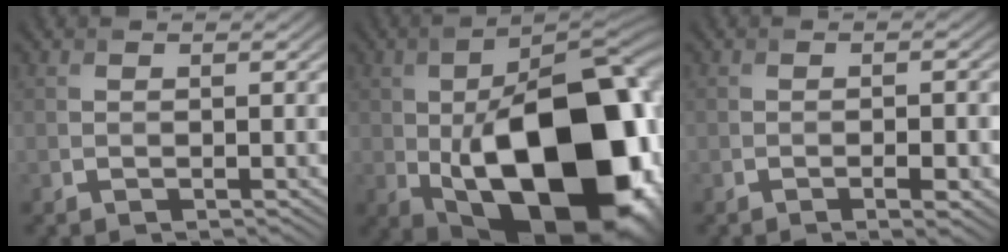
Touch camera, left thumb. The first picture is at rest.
{"total": 23.0, "force": [-4.0, 12.7, 18.8], "torque": [-0.293, -0.031, -0.048]}
{"total": 2.7, "force": [-1.1, 0.6, 2.3], "torque": [-0.039, 0.001, -0.016]}